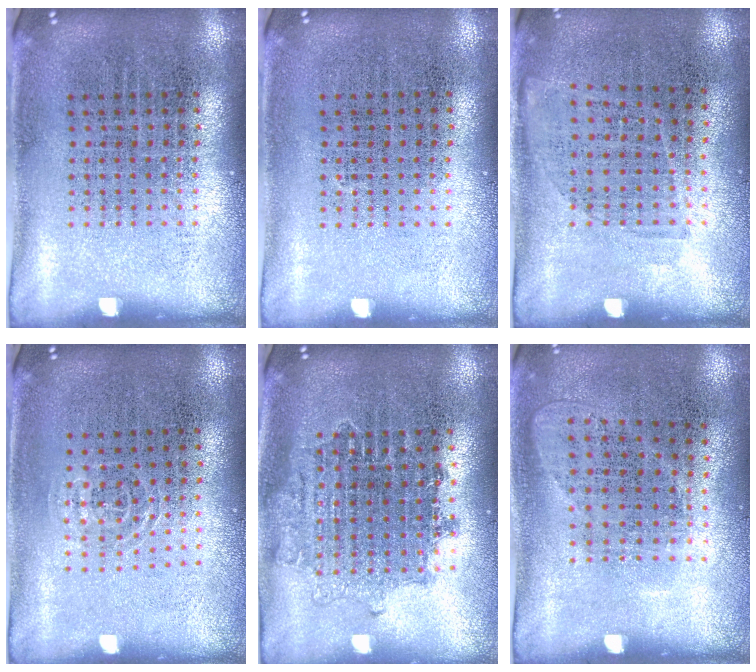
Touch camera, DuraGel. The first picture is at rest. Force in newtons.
{"total": 0.0}
{"total": 0.9, "press": 0.8, "slide": 0.5}
{"total": 0.9, "press": 0.6, "slide": 0.7}
{"total": 1.5, "press": 1.2, "slide": 0.8}
{"total": 1.0, "press": 0.8, "slide": 0.5}